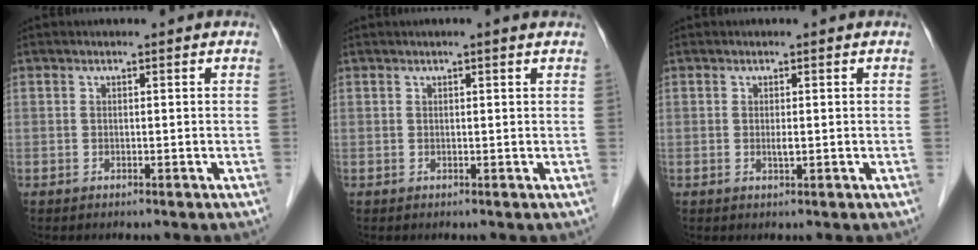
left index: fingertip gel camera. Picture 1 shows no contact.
{"total": 1.3, "force": [0.9, -0.1, 0.9], "torque": [-0.014, 0.010, 0.015]}
{"total": 0.9, "force": [-0.1, 0.1, 0.9], "torque": [-0.018, -0.005, -0.001]}